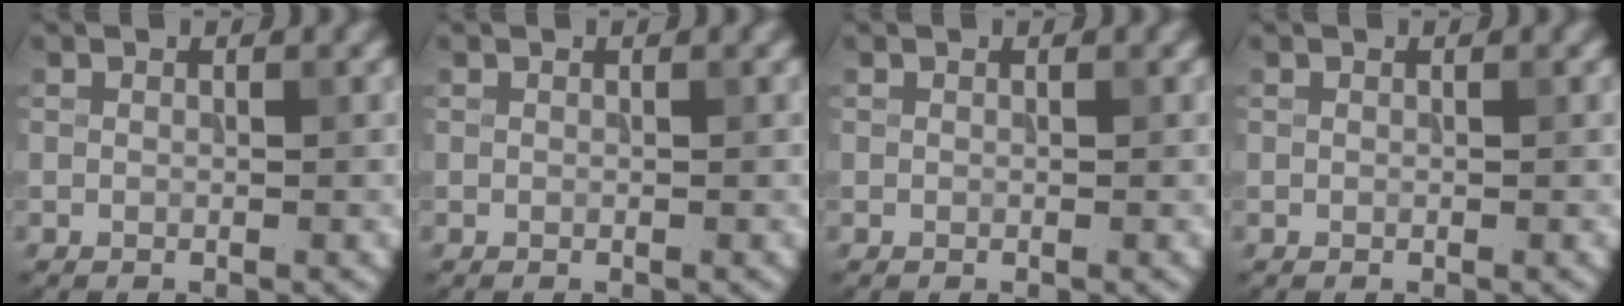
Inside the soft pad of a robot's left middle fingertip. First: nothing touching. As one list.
[{"total": 0.0}, {"total": 0.0}, {"total": 0.0}]